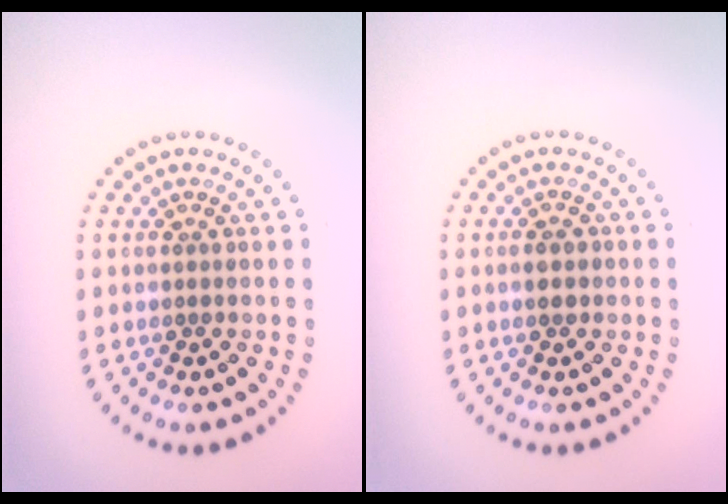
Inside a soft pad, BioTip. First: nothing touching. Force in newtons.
{"total": 1.2, "press": 1.2, "slide": 0.2}